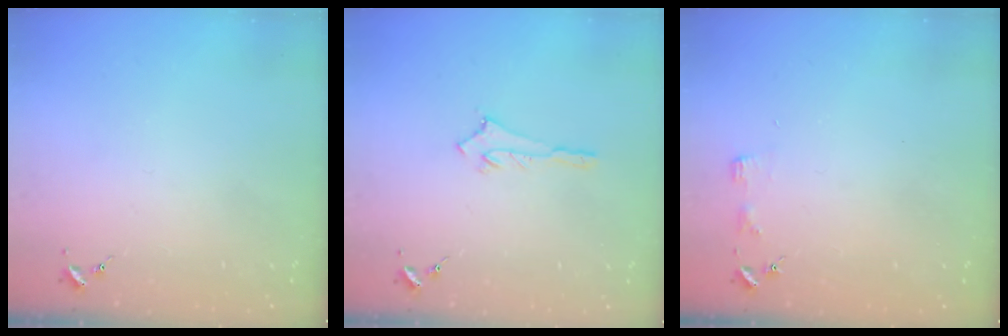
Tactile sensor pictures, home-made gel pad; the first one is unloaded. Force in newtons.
{"total": 2.9, "press": 2.9, "slide": 0.2}
{"total": 3.4, "press": 3.3, "slide": 0.4}